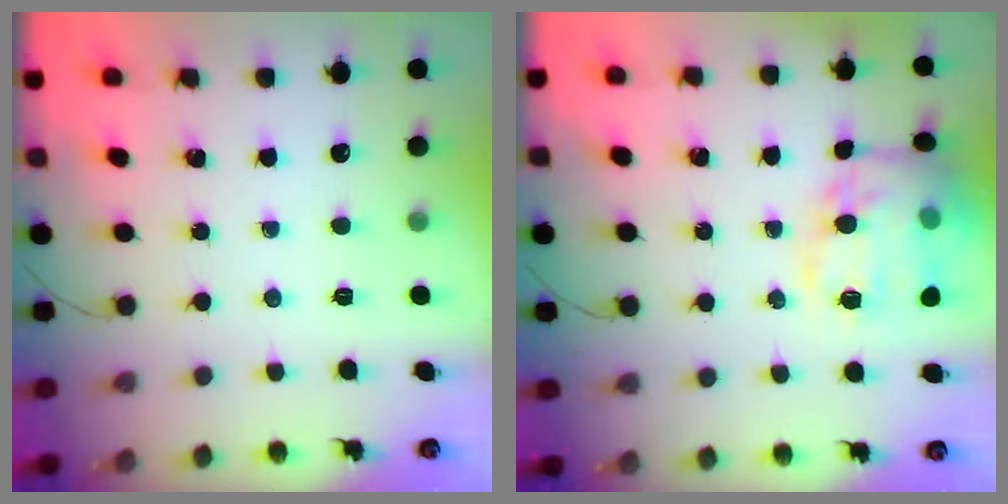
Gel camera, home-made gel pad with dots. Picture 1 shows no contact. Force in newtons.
{"total": 17.7, "press": 17.7, "slide": 1.2}